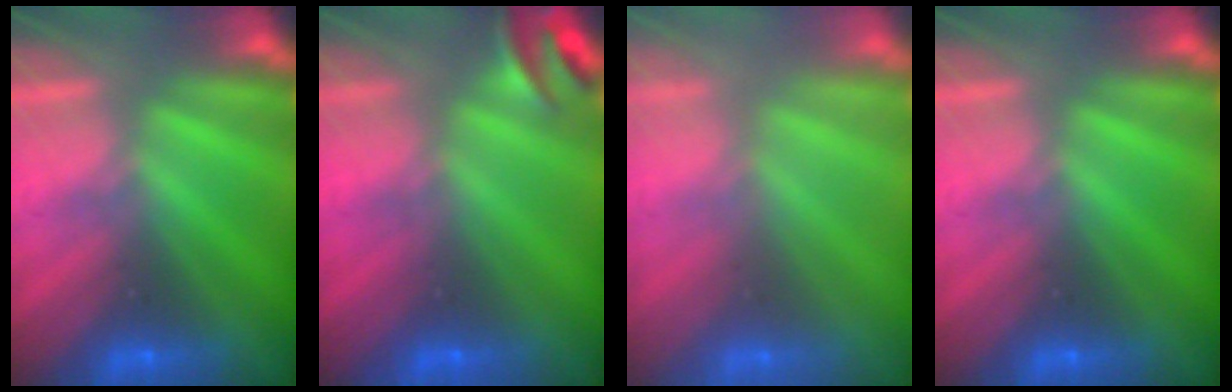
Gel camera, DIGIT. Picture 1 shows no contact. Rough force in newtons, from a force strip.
{"total": 2.7}
{"total": 2.7}
{"total": 0.0}